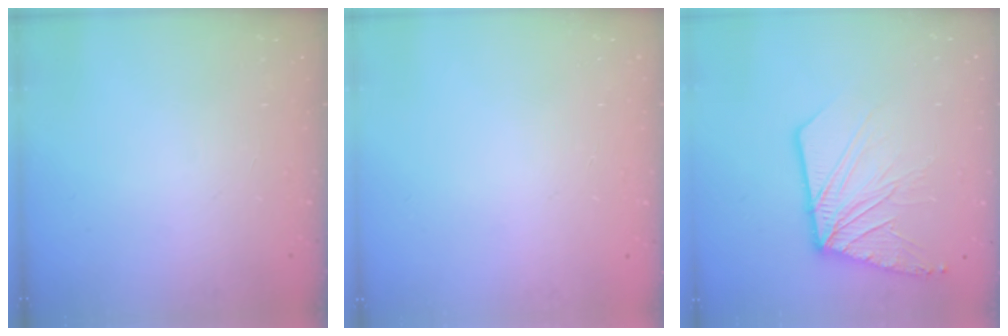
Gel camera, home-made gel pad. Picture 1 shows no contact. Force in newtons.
{"total": 0.0}
{"total": 14.4, "press": 14.4, "slide": 1.5}